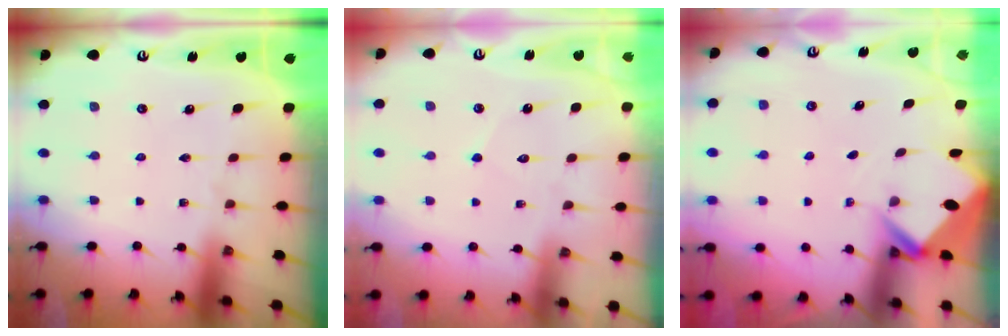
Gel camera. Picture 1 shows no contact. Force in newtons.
{"total": 3.8, "press": 3.8, "slide": 0.2}
{"total": 2.7, "press": 2.7, "slide": 0.1}